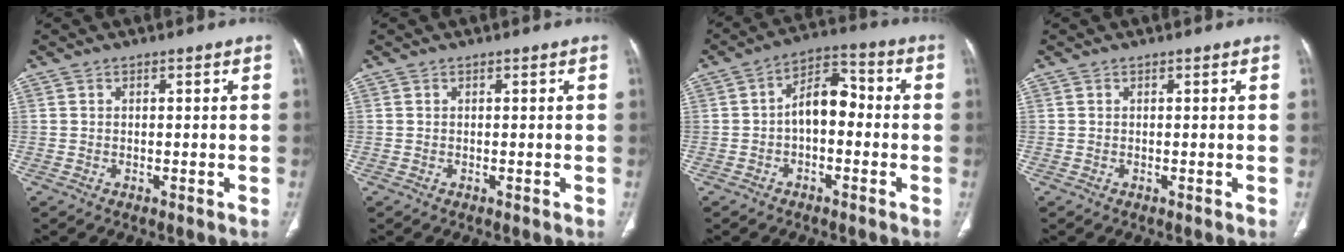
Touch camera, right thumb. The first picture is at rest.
{"total": 0.0}
{"total": 8.3, "force": [-0.9, 5.0, 6.6], "torque": [-0.087, 0.036, -0.027]}
{"total": 0.0}